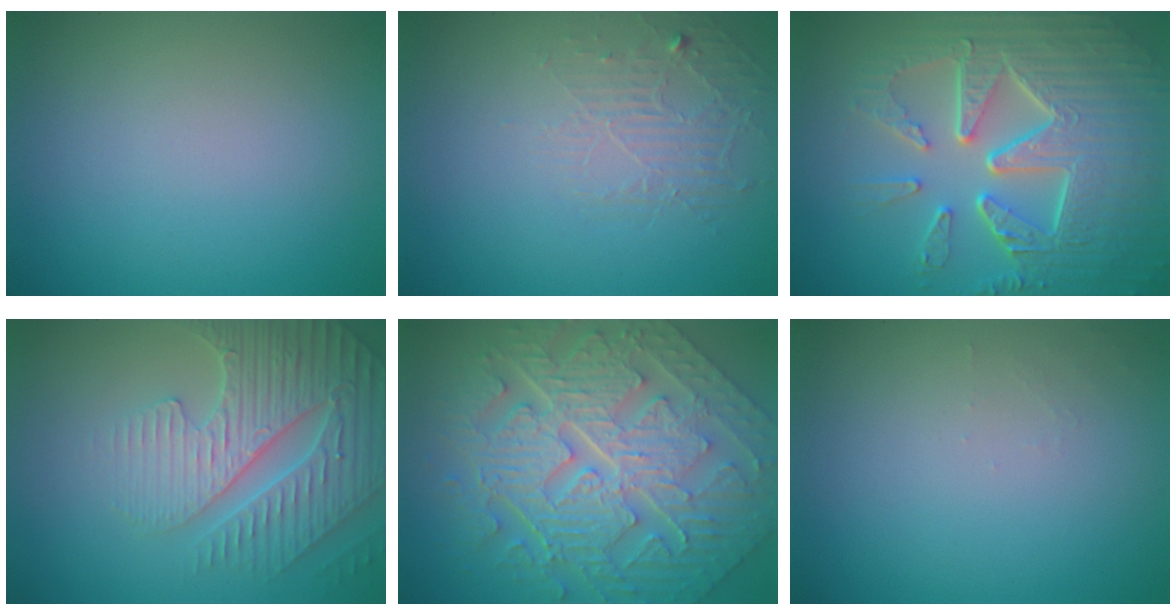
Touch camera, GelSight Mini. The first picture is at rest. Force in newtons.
{"total": 1.8, "press": 0.8, "slide": 1.6}
{"total": 9.7, "press": 6.5, "slide": 7.2}
{"total": 5.0, "press": 4.8, "slide": 1.2}
{"total": 11.4, "press": 7.9, "slide": 8.3}
{"total": 0.7, "press": 0.7, "slide": 0.1}